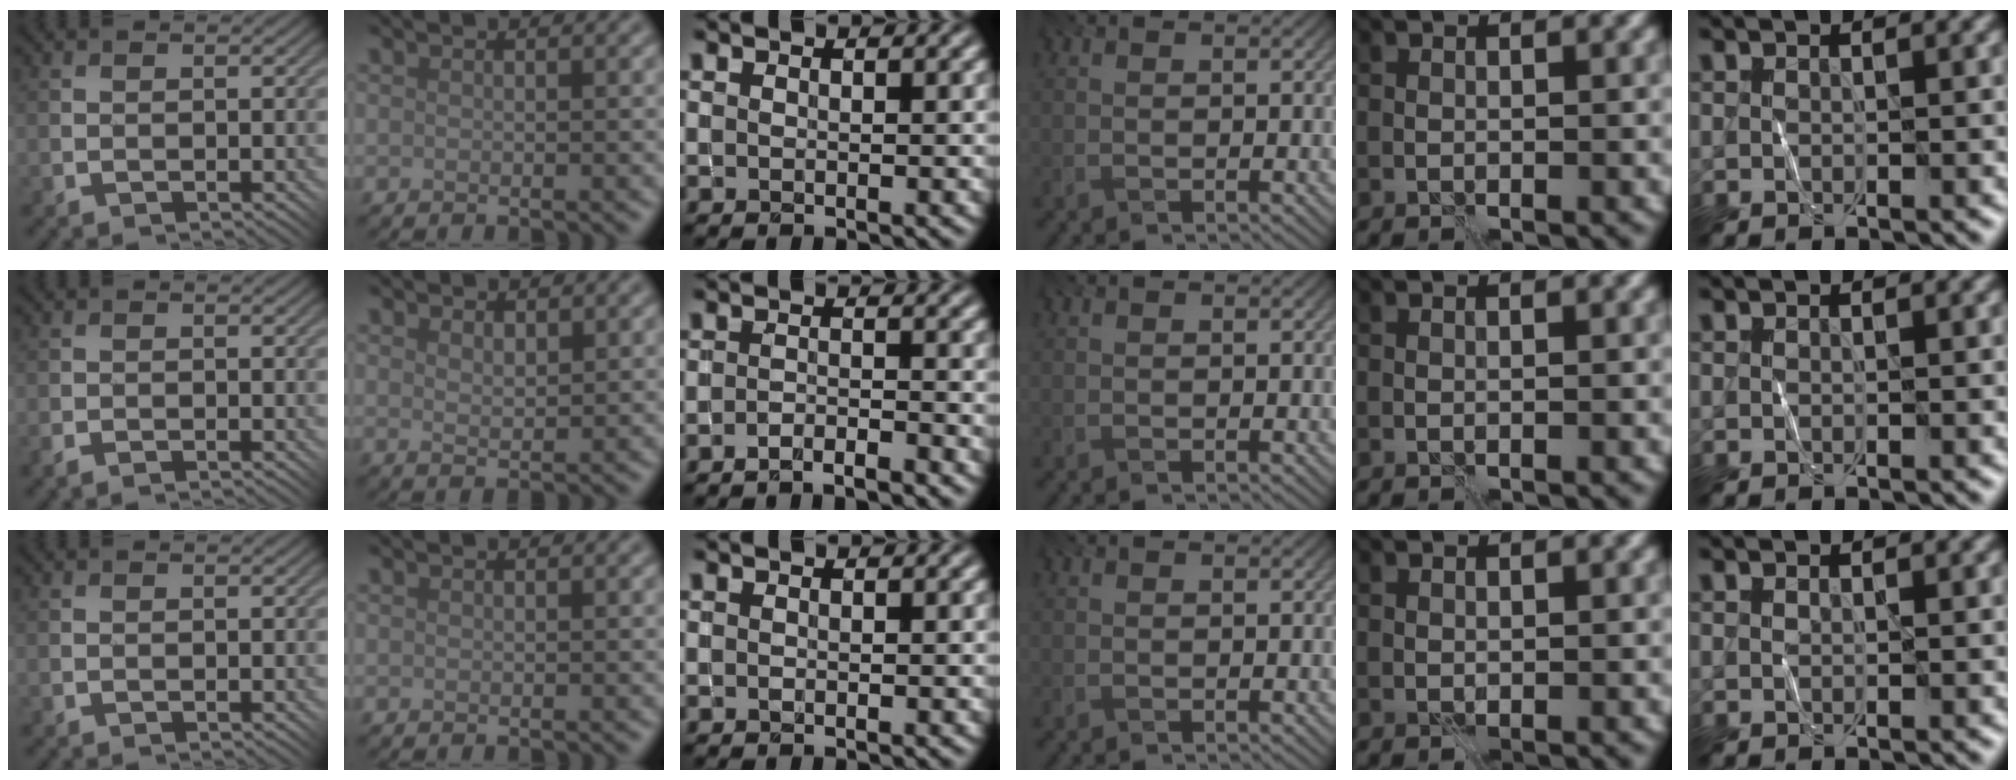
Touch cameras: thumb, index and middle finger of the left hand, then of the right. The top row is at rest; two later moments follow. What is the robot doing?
{"motion": "fold", "object": "shorts"}